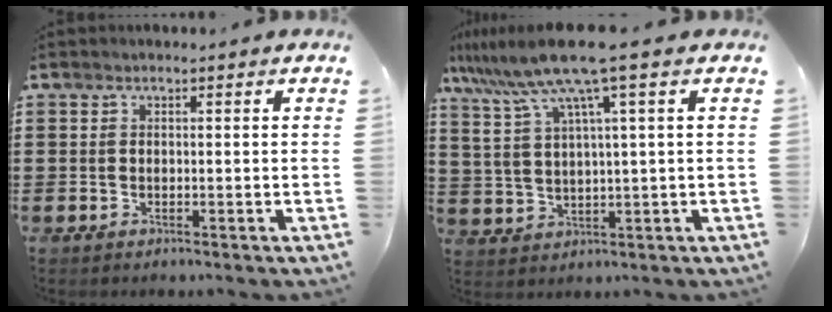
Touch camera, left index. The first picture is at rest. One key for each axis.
{"total": 9.8, "fx": 5.9, "fy": -0.1, "fz": 7.8, "tx": -0.188, "ty": -0.030, "tz": 0.094}